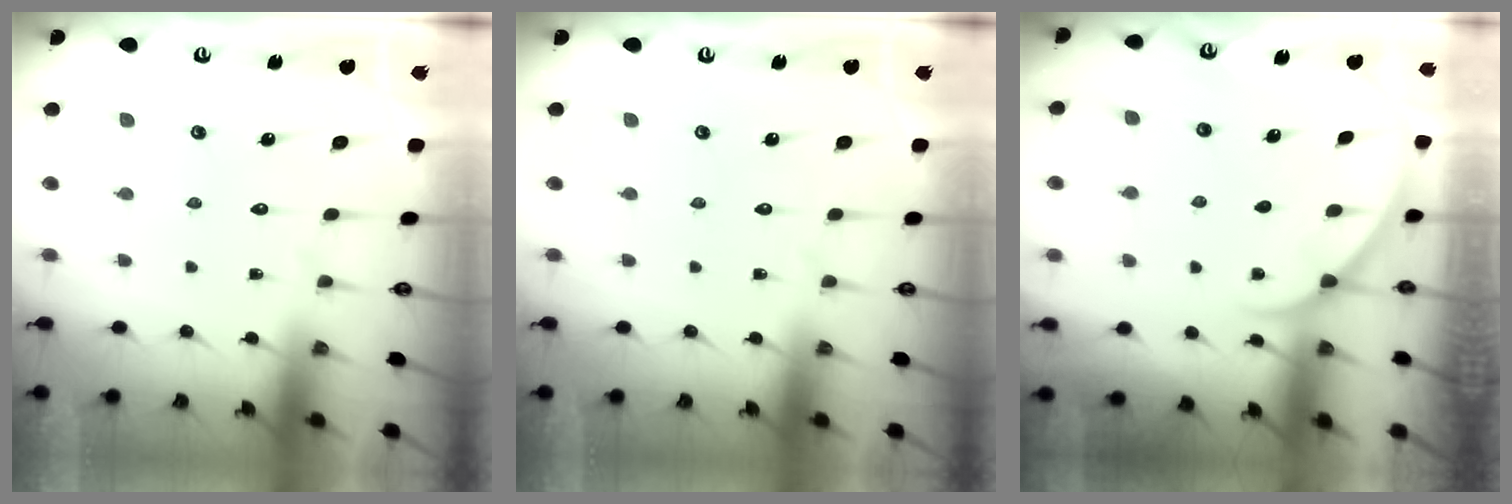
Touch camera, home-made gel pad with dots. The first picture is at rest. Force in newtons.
{"total": 0.0}
{"total": 1.4, "press": 1.3, "slide": 0.1}